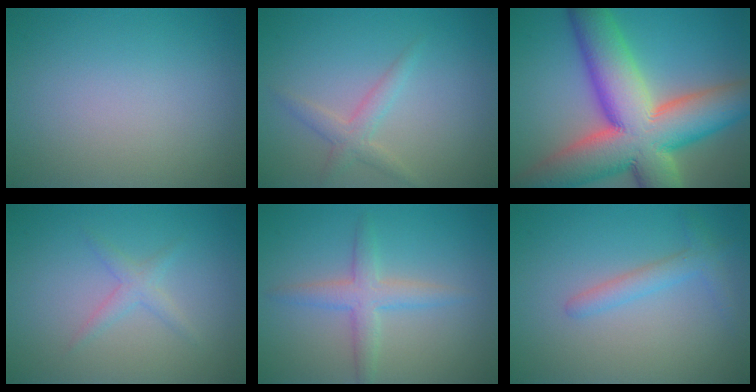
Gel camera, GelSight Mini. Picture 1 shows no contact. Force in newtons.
{"total": 2.0, "press": 2.0, "slide": 0.0}
{"total": 16.3, "press": 16.2, "slide": 1.2}
{"total": 1.4, "press": 1.4, "slide": 0.1}
{"total": 3.0, "press": 3.0, "slide": 0.1}
{"total": 2.1, "press": 2.1, "slide": 0.0}